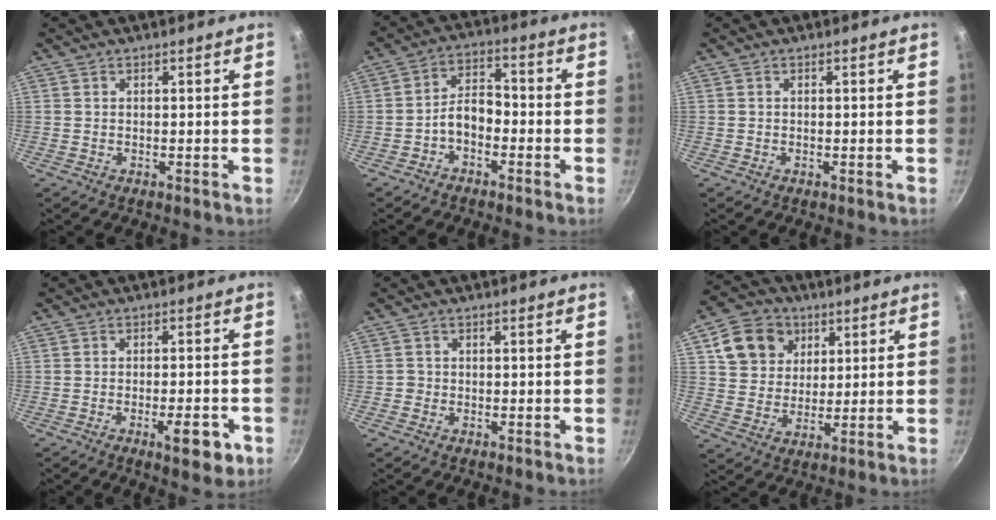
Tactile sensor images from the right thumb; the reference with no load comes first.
{"total": 6.2, "force": [-2.3, 3.9, 4.3], "torque": [-0.062, 0.036, -0.054]}
{"total": 0.0}
{"total": 6.9, "force": [-3.0, 2.1, 5.8], "torque": [-0.076, 0.006, -0.041]}
{"total": 1.1, "force": [-0.3, 1.0, 0.1], "torque": [0.005, 0.005, -0.009]}
{"total": 12.0, "force": [4.6, 10.1, 4.7], "torque": [-0.058, -0.004, 0.082]}